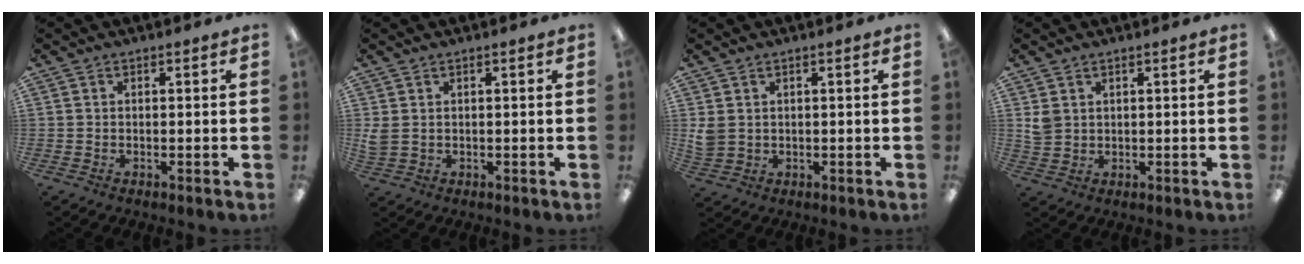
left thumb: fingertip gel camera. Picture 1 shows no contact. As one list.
[{"total": 2.6, "force": [0.8, 1.8, 1.7], "torque": [-0.035, 0.004, 0.016]}, {"total": 3.0, "force": [1.1, 2.4, 1.3], "torque": [-0.028, 0.002, 0.023]}, {"total": 2.9, "force": [1.5, 2.2, 1.2], "torque": [-0.027, 0.001, 0.028]}]